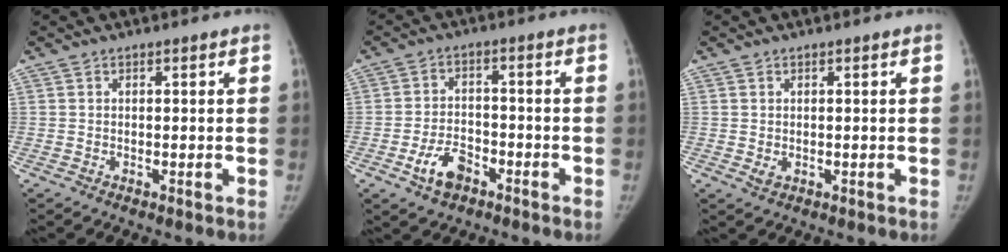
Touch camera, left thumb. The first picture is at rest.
{"total": 6.7, "force": [-3.6, 4.1, 3.9], "torque": [-0.062, 0.024, -0.060]}
{"total": 1.6, "force": [0.0, 1.0, 1.2], "torque": [-0.019, -0.004, 0.006]}